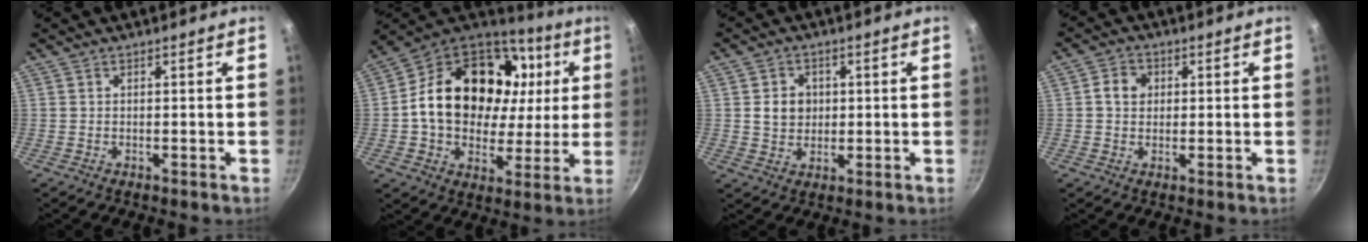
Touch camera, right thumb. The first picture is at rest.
{"total": 27.0, "force": [5.5, 19.4, 18.0], "torque": [-0.287, 0.021, 0.092]}
{"total": 5.4, "force": [0.7, 4.7, 2.7], "torque": [-0.023, 0.001, 0.013]}
{"total": 4.3, "force": [0.8, 3.8, 2.0], "torque": [-0.011, 0.005, 0.007]}